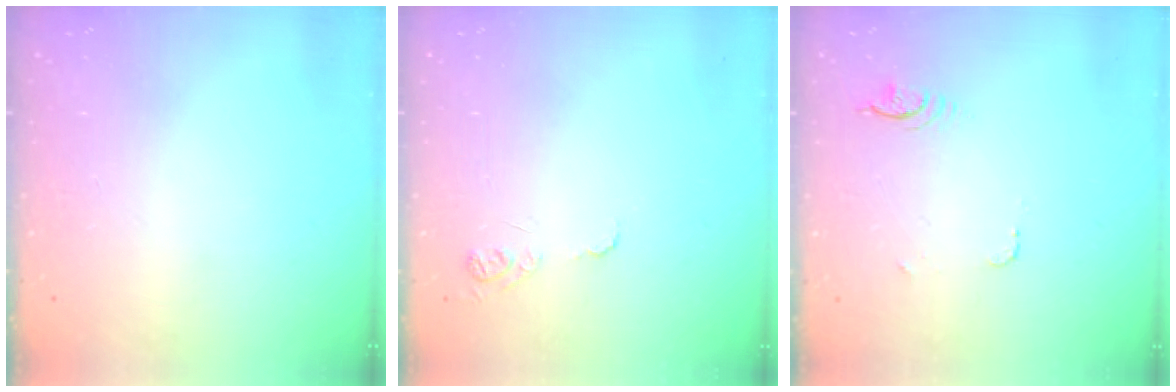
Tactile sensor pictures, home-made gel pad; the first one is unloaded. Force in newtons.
{"total": 7.2, "press": 7.2, "slide": 0.7}
{"total": 4.4, "press": 4.1, "slide": 1.6}